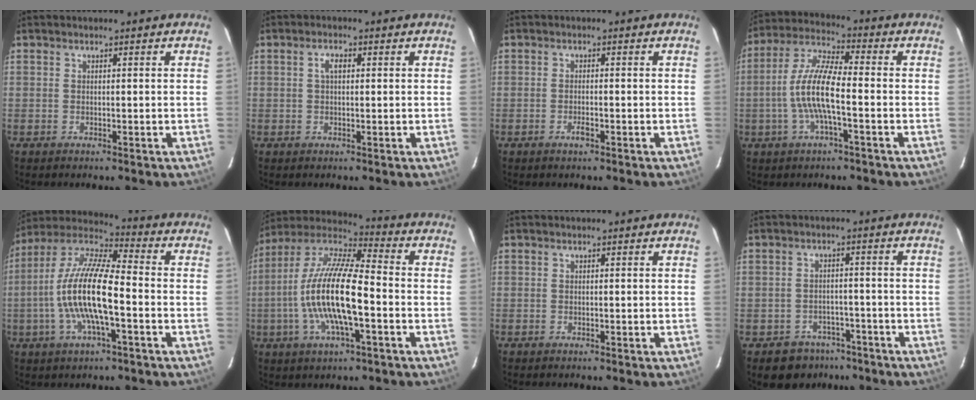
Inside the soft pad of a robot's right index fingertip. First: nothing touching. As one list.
[{"total": 2.2, "force": [0.5, 1.1, 1.9], "torque": [-0.036, 0.008, 0.009]}, {"total": 1.7, "force": [-0.9, 0.6, 1.3], "torque": [-0.026, 0.000, -0.016]}, {"total": 10.5, "force": [-2.3, 2.1, 10.1], "torque": [-0.213, 0.007, -0.047]}, {"total": 15.7, "force": [-3.3, 3.9, 14.8], "torque": [-0.291, 0.001, -0.071]}, {"total": 17.5, "force": [-3.7, 4.6, 16.5], "torque": [-0.321, -0.003, -0.079]}, {"total": 0.0}, {"total": 6.4, "force": [-4.3, 4.7, 0.5], "torque": [-0.021, 0.030, -0.051]}]